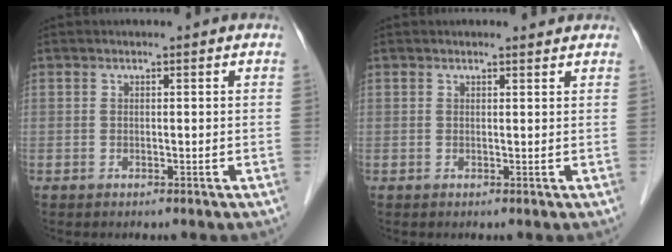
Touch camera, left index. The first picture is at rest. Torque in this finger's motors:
{"motor_torque": [0.50, -0.48, 0.14, 0.02]}